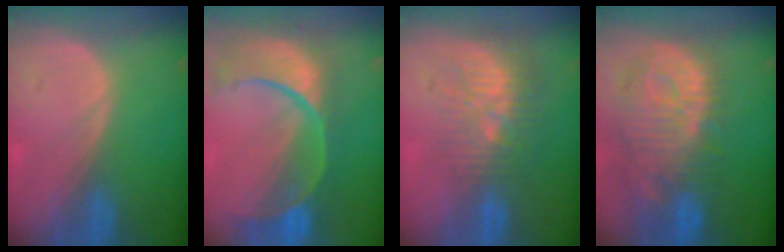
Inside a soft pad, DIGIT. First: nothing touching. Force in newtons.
{"total": 13.2, "press": 10.7, "slide": 7.9}
{"total": 10.3, "press": 8.9, "slide": 5.2}
{"total": 12.8, "press": 11.4, "slide": 5.9}